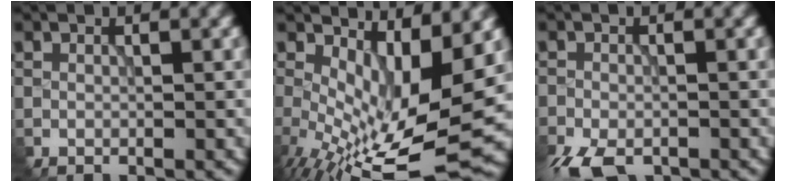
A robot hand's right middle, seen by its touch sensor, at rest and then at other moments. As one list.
[{"total": 11.1, "force": [-0.7, 4.3, 10.2], "torque": [-0.192, -0.033, 0.005]}, {"total": 5.2, "force": [-3.6, 2.3, 3.0], "torque": [-0.058, -0.017, -0.069]}]